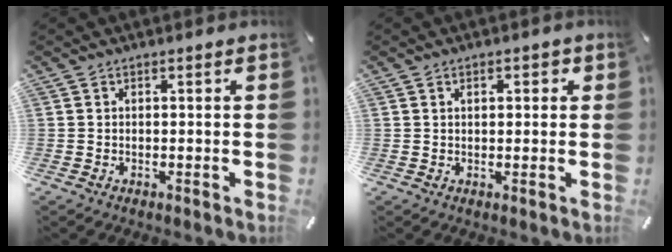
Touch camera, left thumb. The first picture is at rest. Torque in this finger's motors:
{"motor_torque": [-0.26, -0.24, 0.04, 0.10, 0.00]}